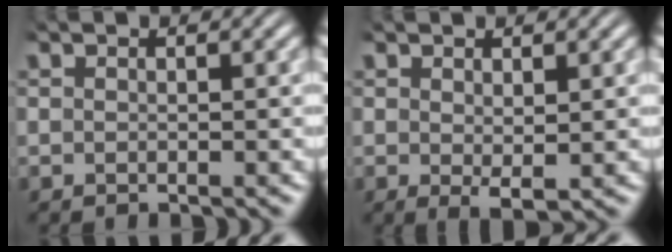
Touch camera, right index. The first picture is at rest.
{"total": 1.7, "force": [-0.1, 0.5, 1.6], "torque": [-0.026, -0.014, 0.007]}